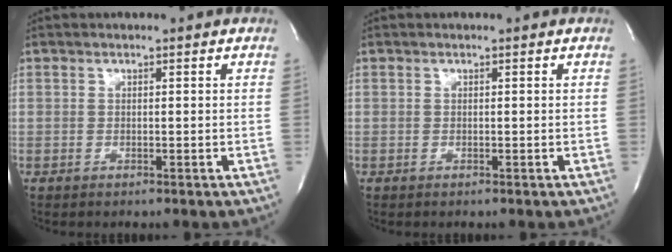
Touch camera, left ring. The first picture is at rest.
{"total": 0.0}